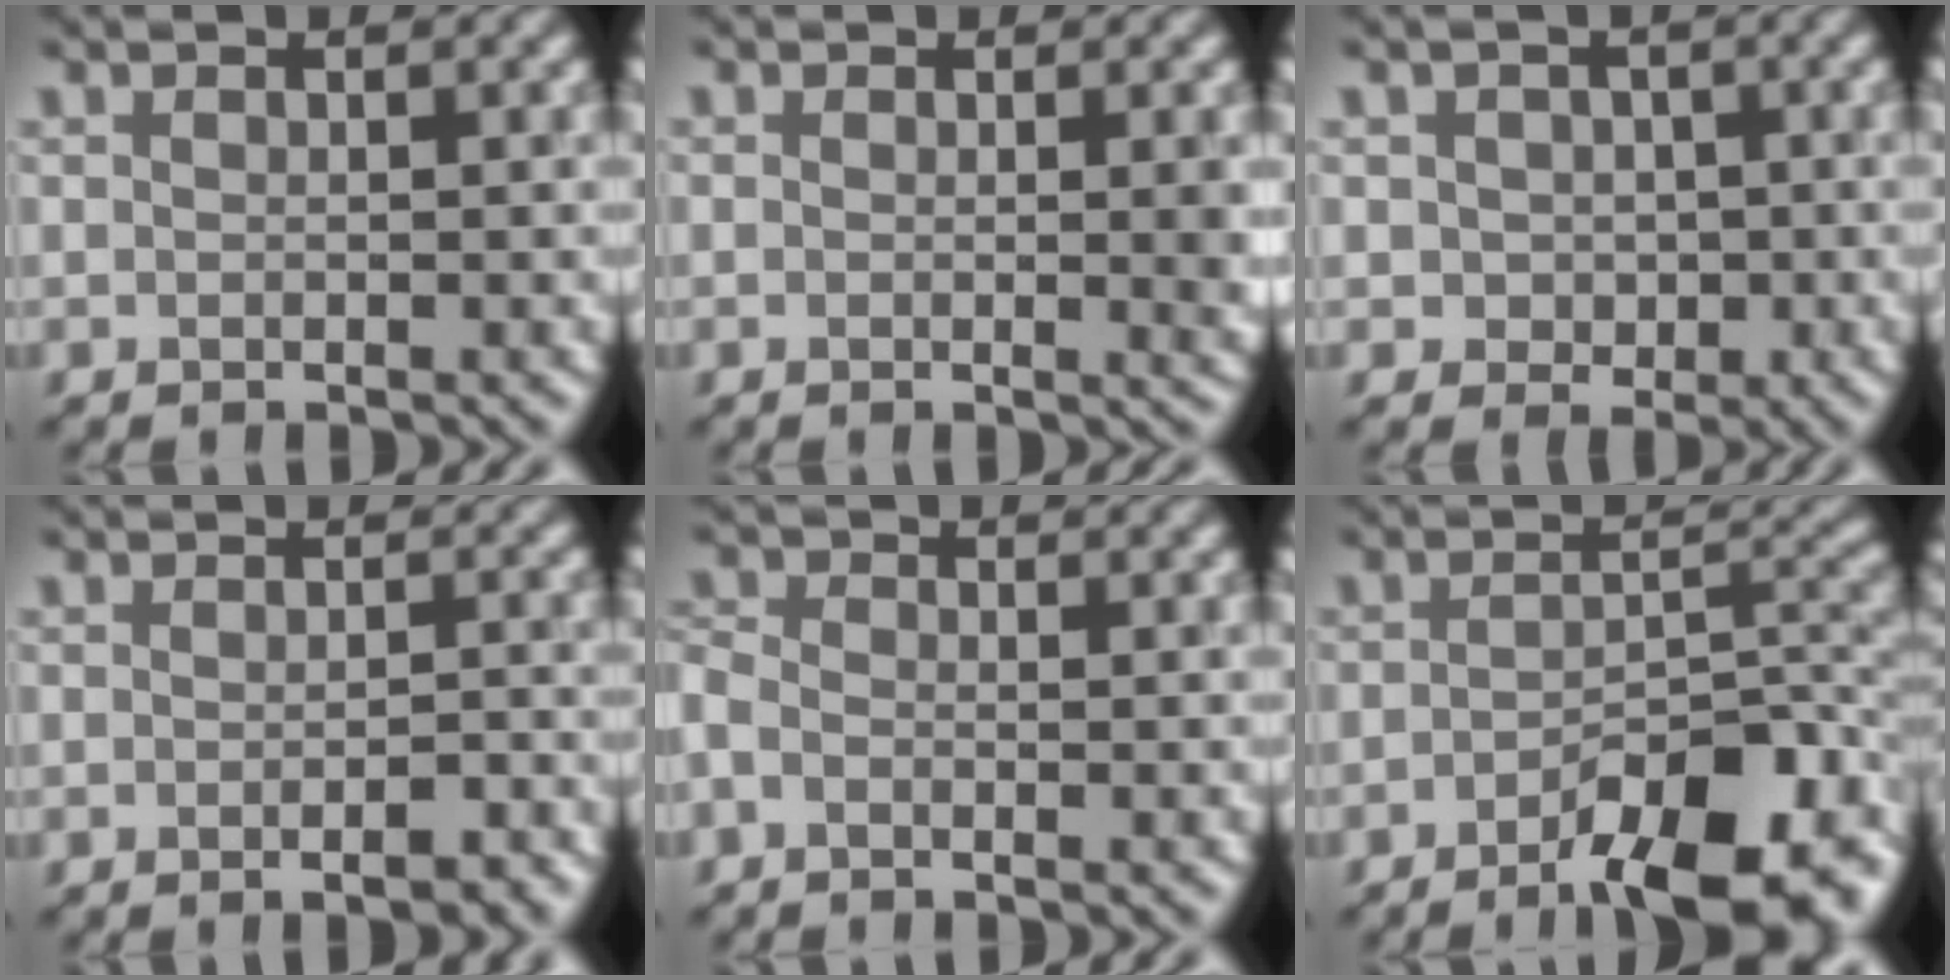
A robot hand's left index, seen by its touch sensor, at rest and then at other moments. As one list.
[{"total": 2.2, "force": [0.0, 0.4, 2.2], "torque": [-0.027, -0.007, 0.004]}, {"total": 2.0, "force": [-0.2, 1.9, 0.6], "torque": [-0.011, -0.009, 0.000]}, {"total": 2.3, "force": [-1.3, 0.6, 1.8], "torque": [-0.022, -0.005, -0.012]}, {"total": 1.4, "force": [-1.0, 0.8, 0.6], "torque": [-0.024, -0.006, -0.023]}, {"total": 8.6, "force": [-5.5, 2.3, 6.2], "torque": [-0.087, 0.000, -0.080]}]